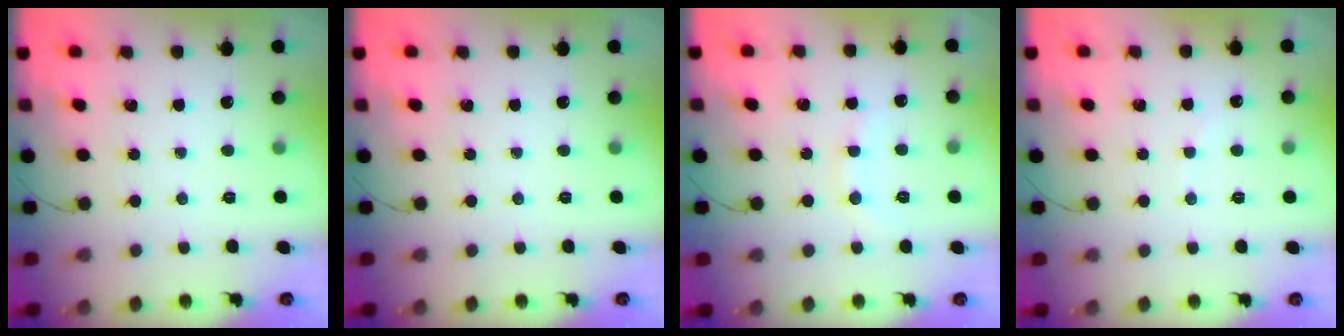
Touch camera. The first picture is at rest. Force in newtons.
{"total": 0.0}
{"total": 6.9, "press": 6.7, "slide": 1.7}
{"total": 2.7, "press": 2.7, "slide": 0.7}